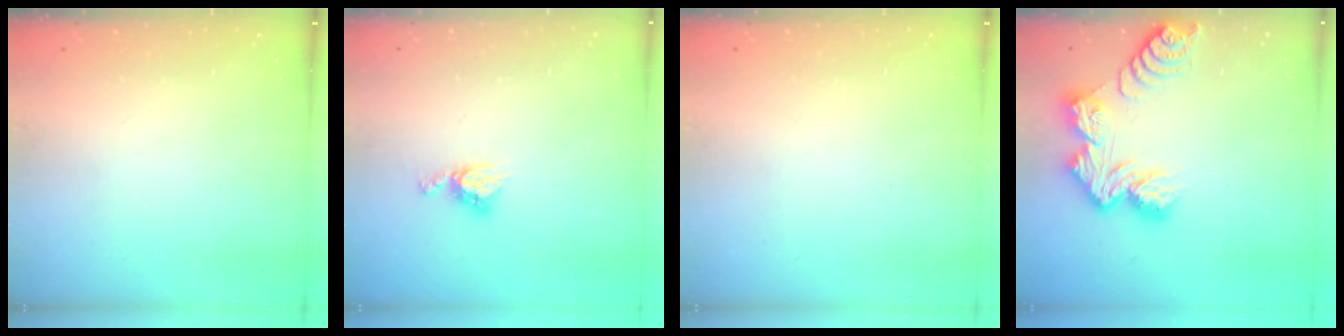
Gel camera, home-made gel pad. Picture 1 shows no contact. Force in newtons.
{"total": 6.1, "press": 6.1, "slide": 0.4}
{"total": 0.0}
{"total": 10.8, "press": 10.7, "slide": 1.1}